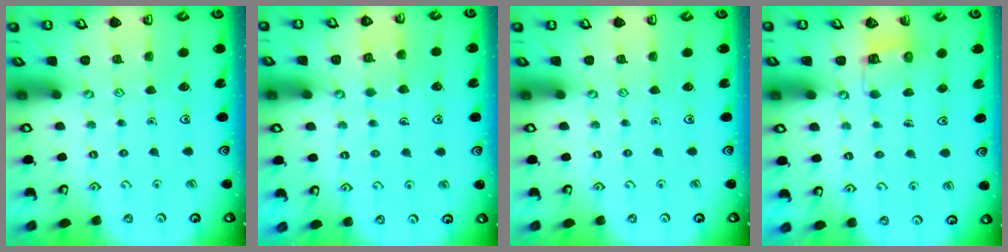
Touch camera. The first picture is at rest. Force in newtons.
{"total": 6.5, "press": 6.5, "slide": 0.4}
{"total": 0.0}
{"total": 3.6, "press": 3.6, "slide": 0.1}